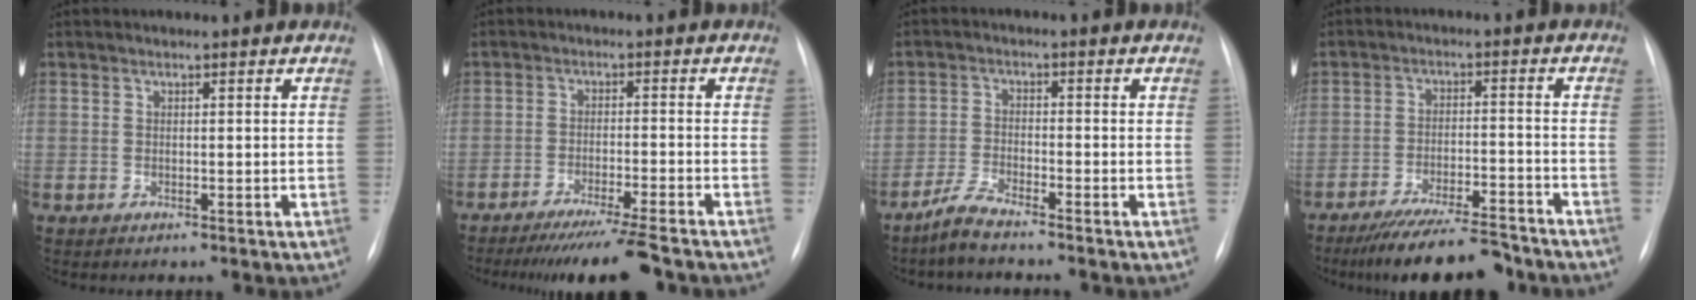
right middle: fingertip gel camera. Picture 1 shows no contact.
{"total": 10.3, "force": [-8.8, -0.9, 5.4], "torque": [-0.072, -0.031, -0.137]}
{"total": 3.9, "force": [-3.5, -0.1, 1.7], "torque": [-0.044, -0.012, -0.077]}
{"total": 13.1, "force": [-11.6, 1.6, 5.9], "torque": [-0.094, -0.007, -0.177]}